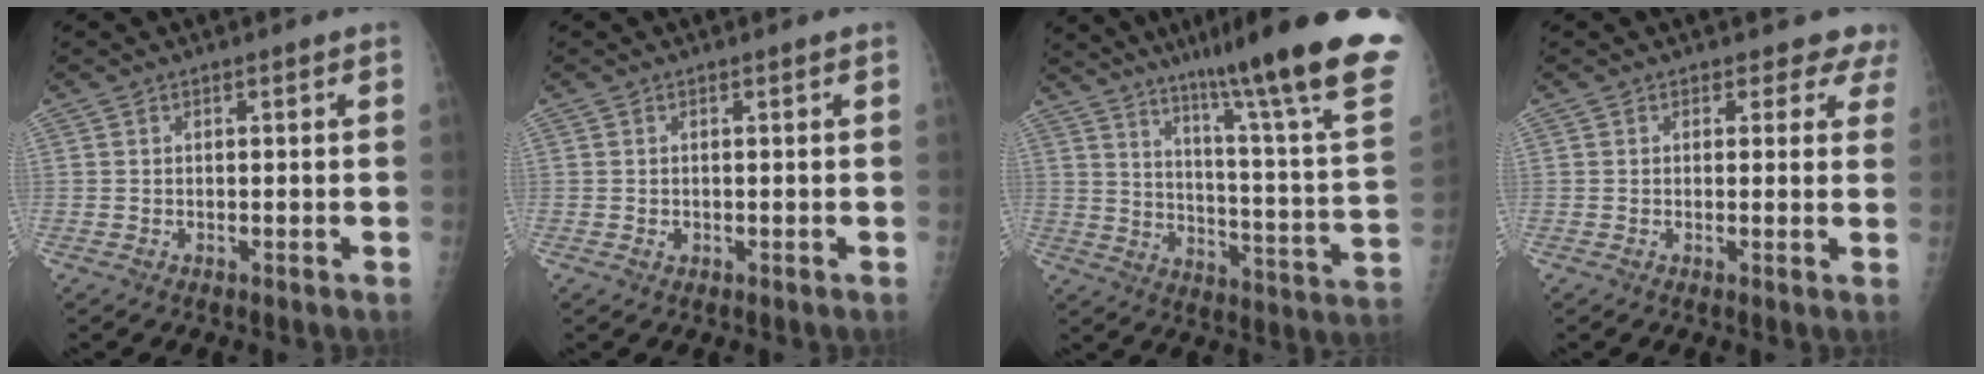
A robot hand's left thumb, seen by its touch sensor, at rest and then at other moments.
{"total": 0.6, "force": [0.0, 0.5, 0.3], "torque": [-0.001, 0.000, -0.001]}
{"total": 28.6, "force": [19.6, 2.0, 20.7], "torque": [-0.255, -0.092, 0.277]}
{"total": 3.8, "force": [3.2, 2.1, -0.1], "torque": [0.039, -0.015, 0.011]}